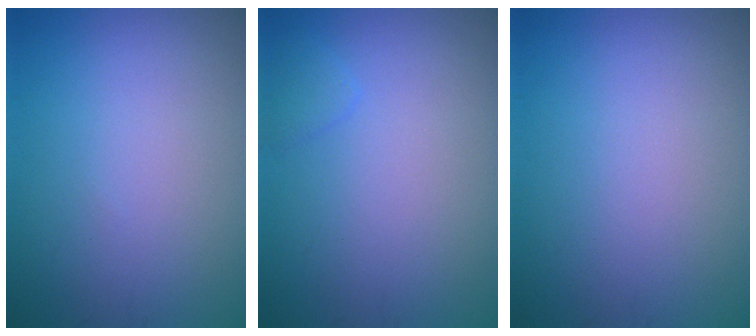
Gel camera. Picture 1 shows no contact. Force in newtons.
{"total": 0.9, "press": 0.9, "slide": 0.1}
{"total": 0.0}